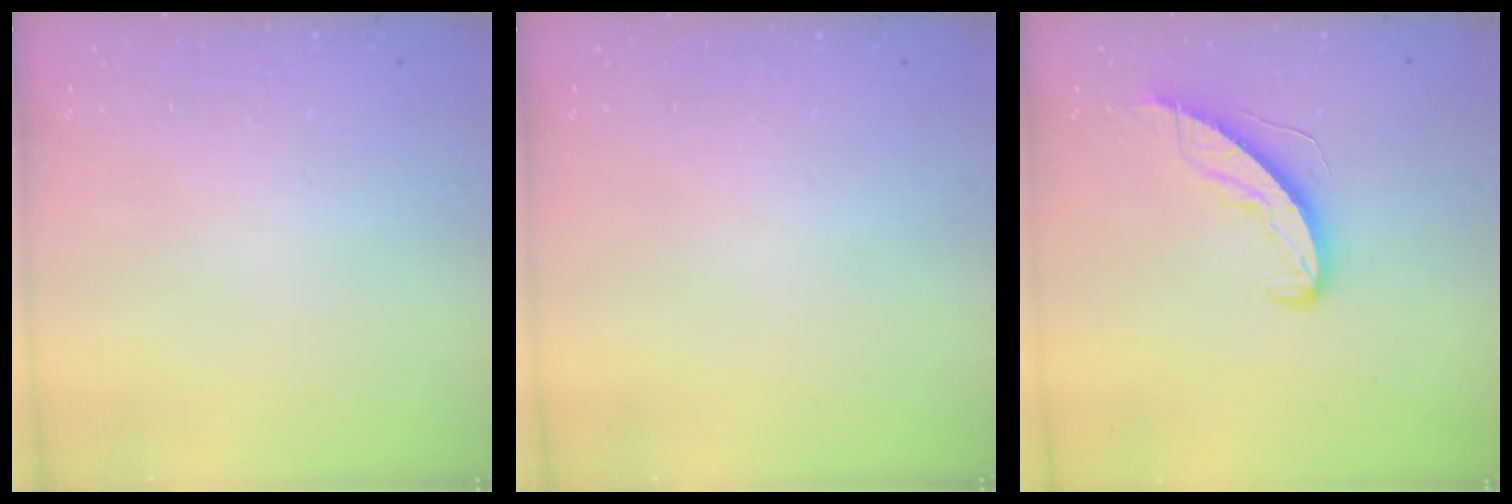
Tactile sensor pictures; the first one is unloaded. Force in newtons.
{"total": 0.0}
{"total": 8.5, "press": 8.5, "slide": 0.4}